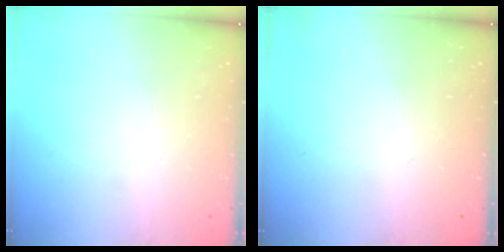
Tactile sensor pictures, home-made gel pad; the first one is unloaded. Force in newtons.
{"total": 0.0}